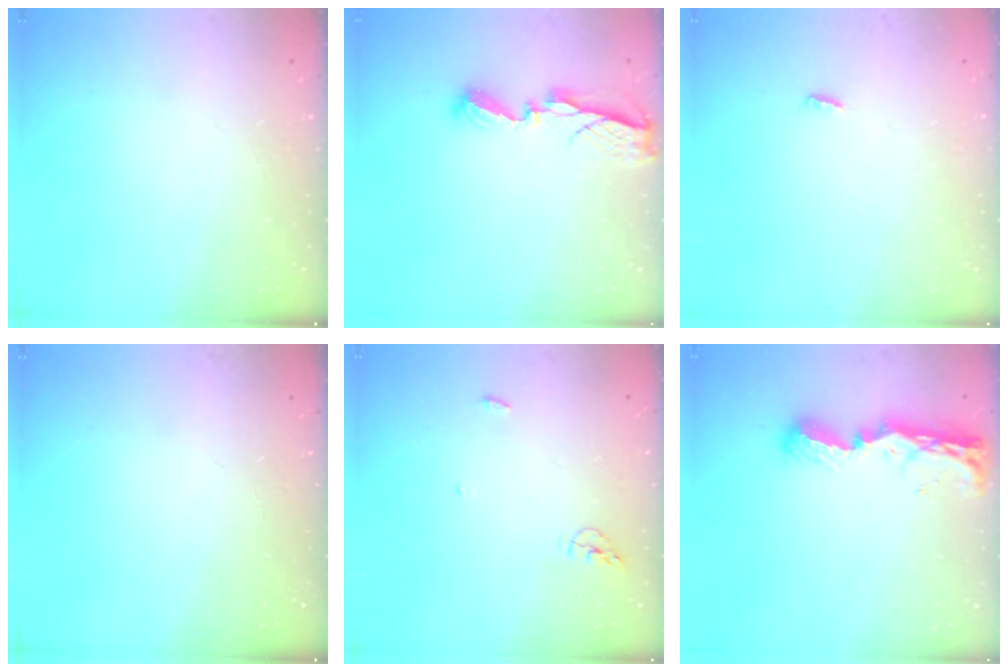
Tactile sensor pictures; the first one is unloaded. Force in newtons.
{"total": 6.7, "press": 6.7, "slide": 0.2}
{"total": 3.0, "press": 2.9, "slide": 0.8}
{"total": 0.0}
{"total": 4.3, "press": 4.1, "slide": 1.0}
{"total": 8.6, "press": 8.5, "slide": 1.0}